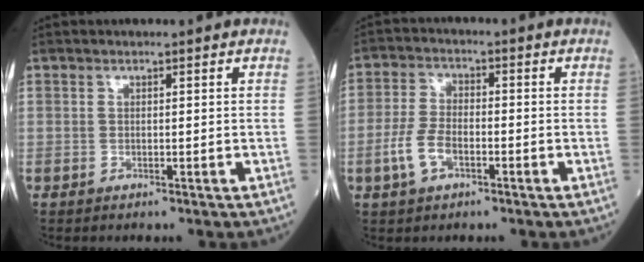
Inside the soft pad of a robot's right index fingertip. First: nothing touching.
{"total": 5.6, "force": [-2.2, 2.7, 4.3], "torque": [-0.102, 0.005, -0.043]}